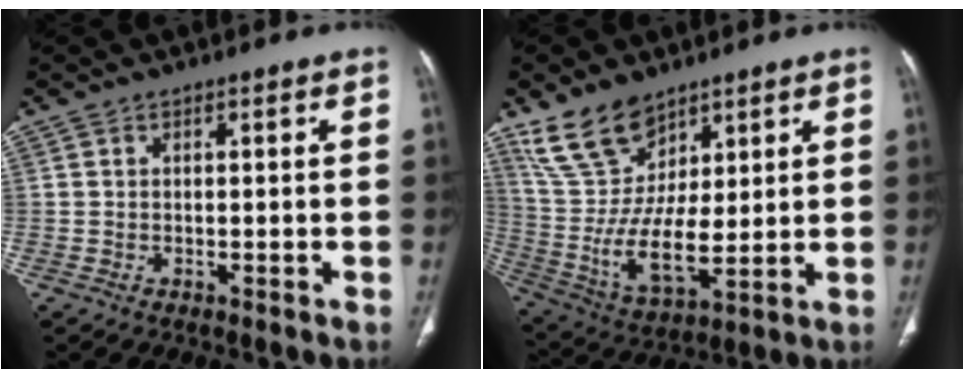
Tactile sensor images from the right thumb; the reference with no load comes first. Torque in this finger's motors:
{"motor_torque": [-0.68, 2.27, 1.67, 0.66, 0.20]}